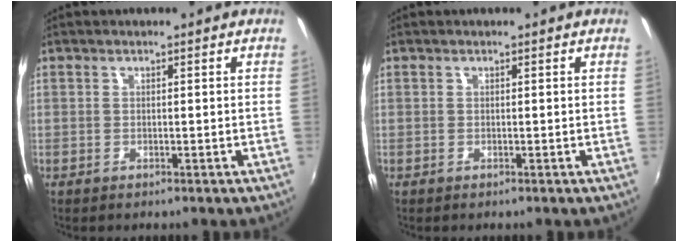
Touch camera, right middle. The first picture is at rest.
{"total": 0.0}